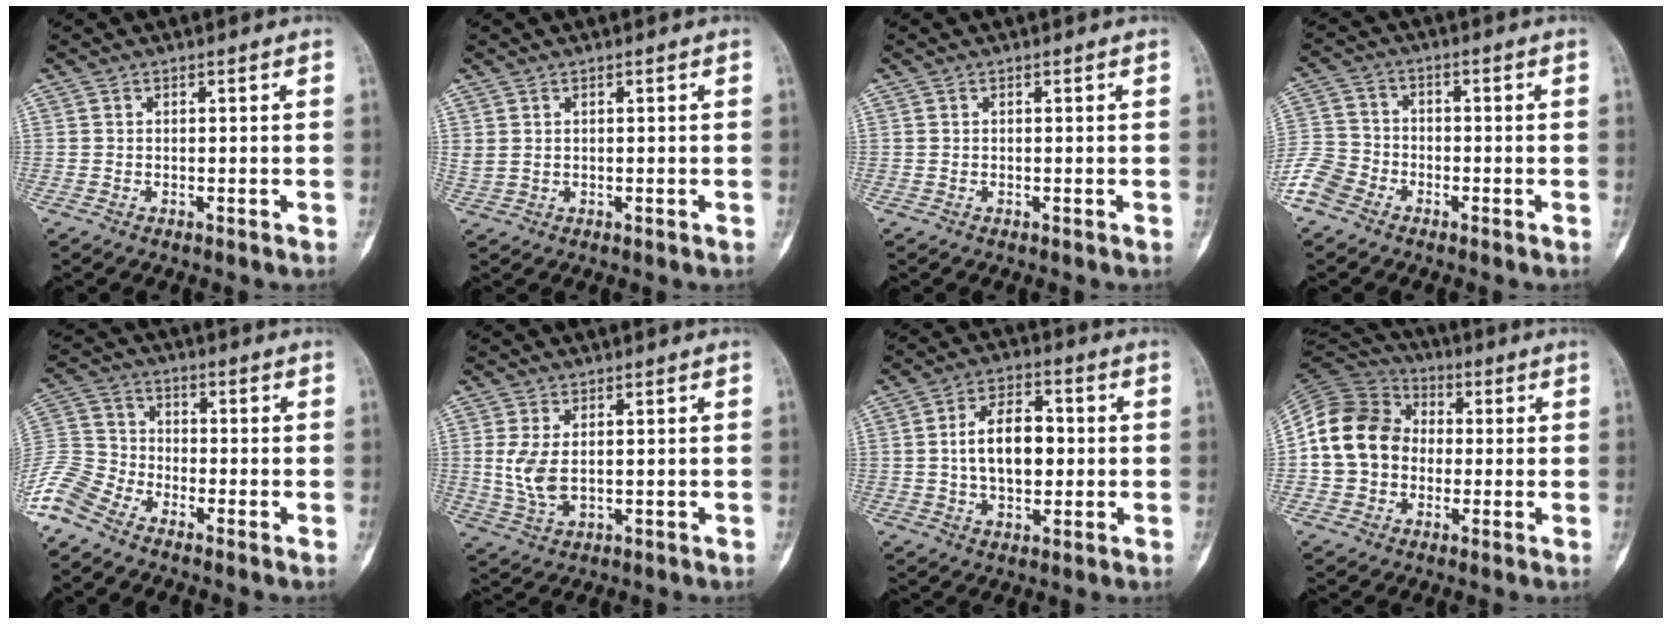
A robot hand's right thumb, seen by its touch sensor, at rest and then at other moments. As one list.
[{"total": 1.6, "force": [0.6, 1.2, 0.8], "torque": [-0.021, 0.001, 0.019]}, {"total": 0.0}, {"total": 7.3, "force": [-4.6, 5.2, 2.4], "torque": [-0.044, 0.018, -0.103]}, {"total": 9.0, "force": [-6.9, 4.2, 4.0], "torque": [-0.090, 0.026, -0.152]}, {"total": 6.1, "force": [0.7, 3.4, 5.0], "torque": [-0.108, -0.006, 0.024]}, {"total": 11.0, "force": [0.3, 6.6, 8.8], "torque": [-0.130, 0.013, 0.004]}, {"total": 14.6, "force": [-0.1, 12.2, 8.0], "torque": [-0.132, 0.034, -0.012]}]